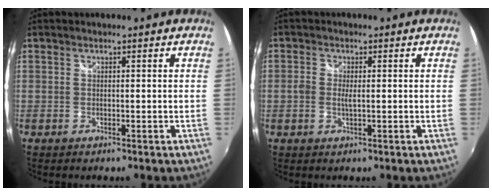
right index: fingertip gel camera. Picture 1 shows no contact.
{"total": 2.2, "force": [-0.3, 1.0, 2.0], "torque": [-0.040, -0.003, -0.007]}